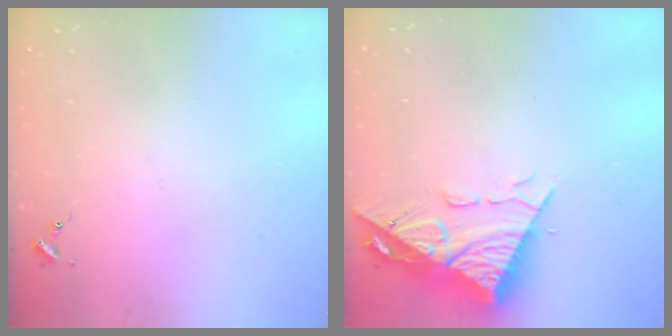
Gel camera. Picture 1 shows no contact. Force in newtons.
{"total": 12.3, "press": 12.2, "slide": 1.3}